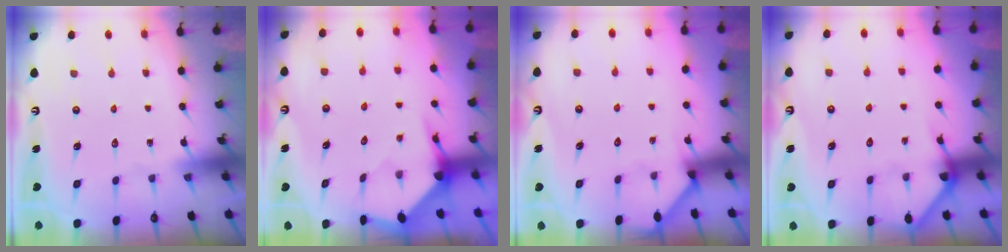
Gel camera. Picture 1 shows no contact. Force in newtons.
{"total": 3.5, "press": 3.5, "slide": 0.4}
{"total": 2.2, "press": 2.2, "slide": 0.3}
{"total": 4.4, "press": 4.4, "slide": 0.4}